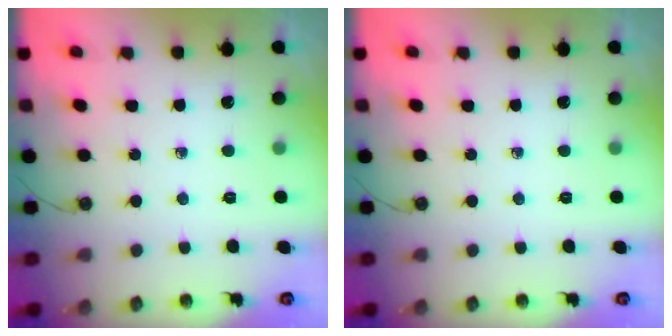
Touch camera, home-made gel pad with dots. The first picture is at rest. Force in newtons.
{"total": 0.0}